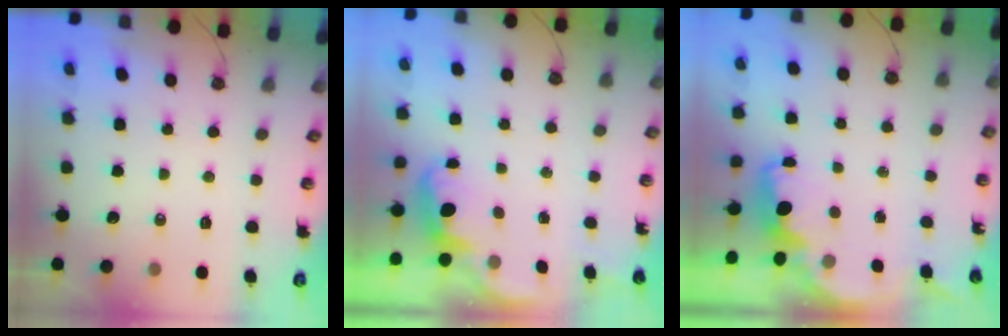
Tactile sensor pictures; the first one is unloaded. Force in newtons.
{"total": 2.5, "press": 2.4, "slide": 0.7}
{"total": 1.7, "press": 1.5, "slide": 0.7}